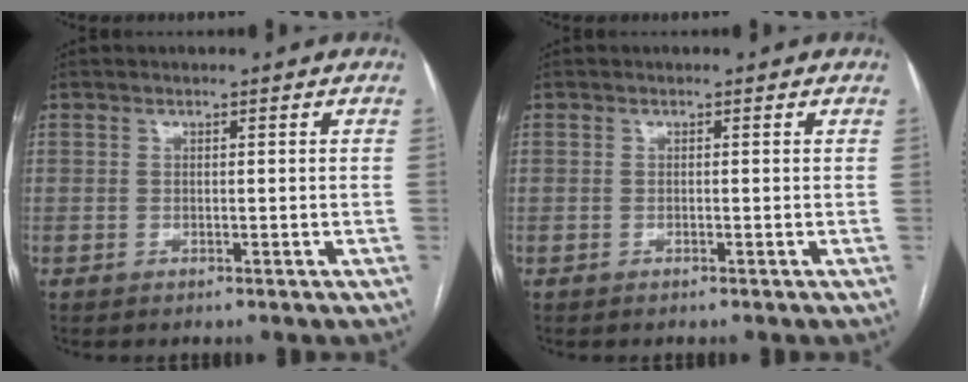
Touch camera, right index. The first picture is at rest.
{"total": 0.0}